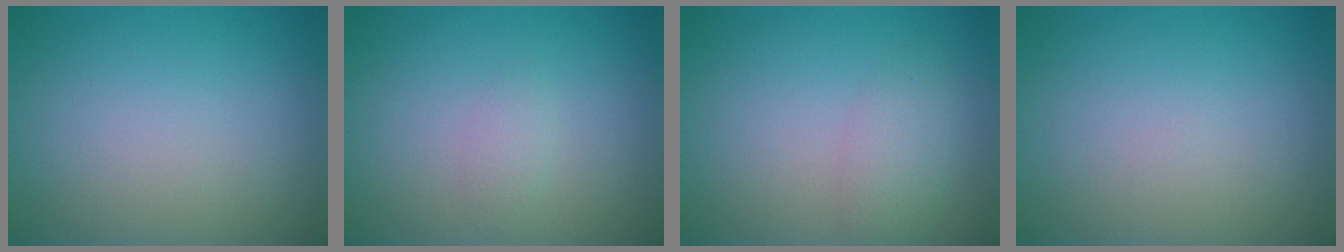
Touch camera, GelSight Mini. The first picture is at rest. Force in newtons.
{"total": 1.0, "press": 1.0, "slide": 0.1}
{"total": 2.3, "press": 2.3, "slide": 0.1}
{"total": 0.0}